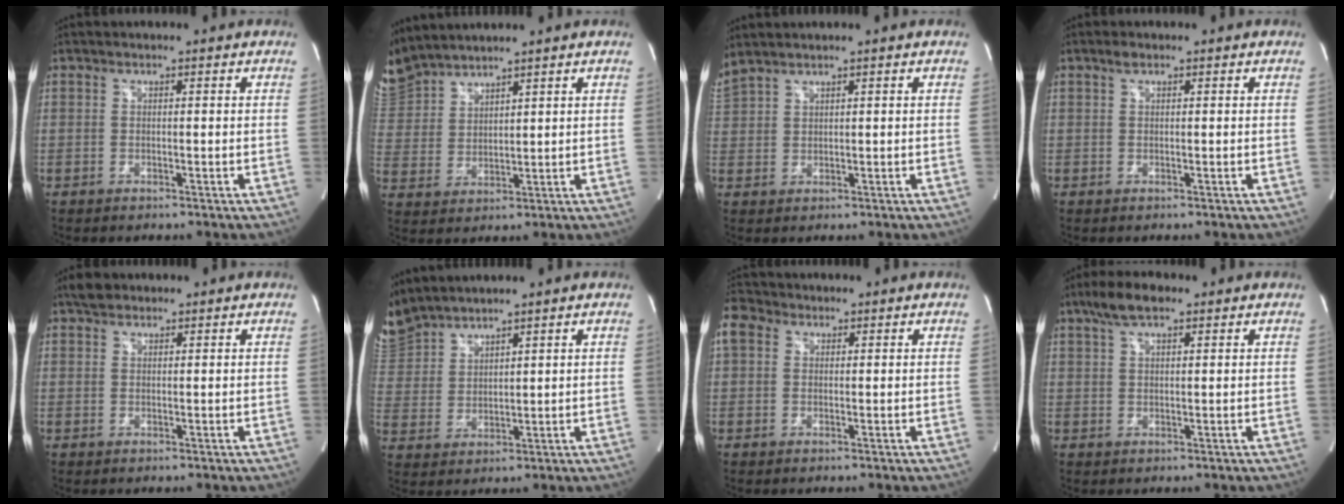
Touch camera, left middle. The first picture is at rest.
{"total": 8.4, "force": [8.1, 1.9, 1.2], "torque": [-0.046, 0.020, 0.179]}
{"total": 3.5, "force": [3.2, 0.0, 1.4], "torque": [-0.051, 0.022, 0.078]}
{"total": 1.0, "force": [0.7, 0.4, 0.6], "torque": [-0.014, 0.008, 0.012]}
{"total": 2.2, "force": [1.7, 1.1, 0.7], "torque": [-0.016, 0.013, 0.028]}
{"total": 7.9, "force": [7.6, 1.7, 1.0], "torque": [-0.042, 0.019, 0.167]}
{"total": 4.4, "force": [1.9, 3.3, 2.1], "torque": [-0.058, 0.029, 0.037]}
{"total": 5.4, "force": [3.6, 1.6, 3.7], "torque": [-0.080, 0.019, 0.066]}